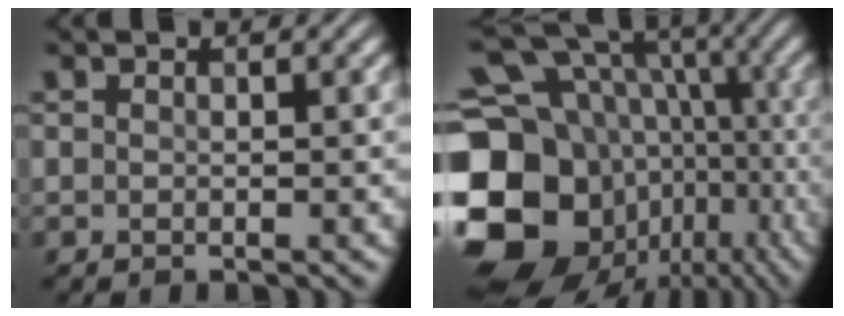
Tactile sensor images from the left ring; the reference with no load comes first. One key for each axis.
{"total": 20.5, "fx": -4.8, "fy": 16.8, "fz": 10.8, "tx": -0.225, "ty": -0.017, "tz": -0.068}